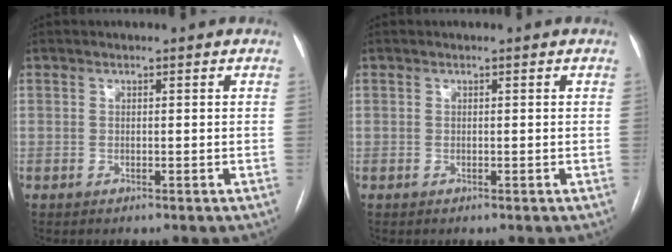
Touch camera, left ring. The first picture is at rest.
{"total": 0.0}